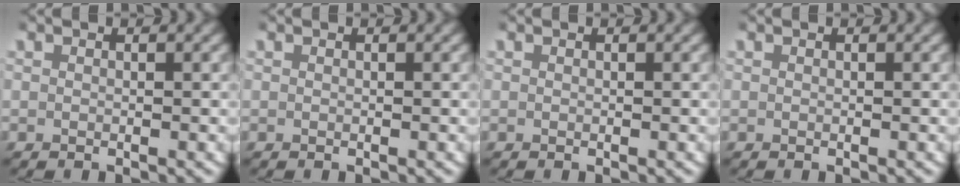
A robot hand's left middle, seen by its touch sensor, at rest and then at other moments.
{"total": 0.0}
{"total": 0.0}
{"total": 0.0}